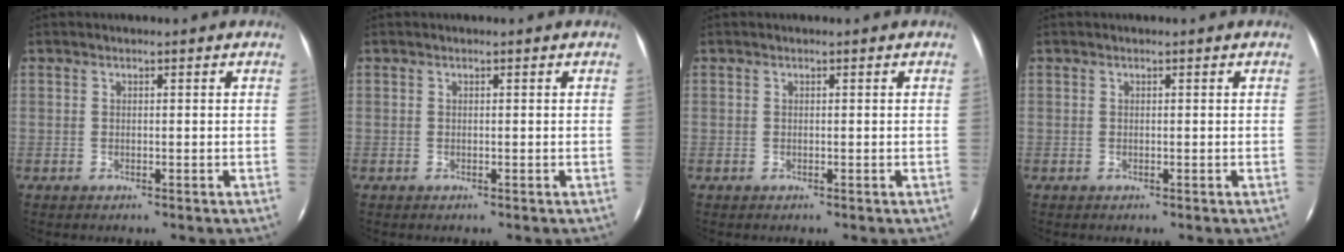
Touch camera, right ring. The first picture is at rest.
{"total": 0.0}
{"total": 0.0}
{"total": 0.0}